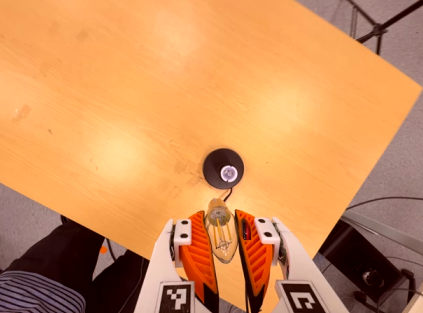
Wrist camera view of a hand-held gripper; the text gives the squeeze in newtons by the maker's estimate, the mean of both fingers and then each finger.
{"total": 21.0, "left": 24.9, "right": 17.2}